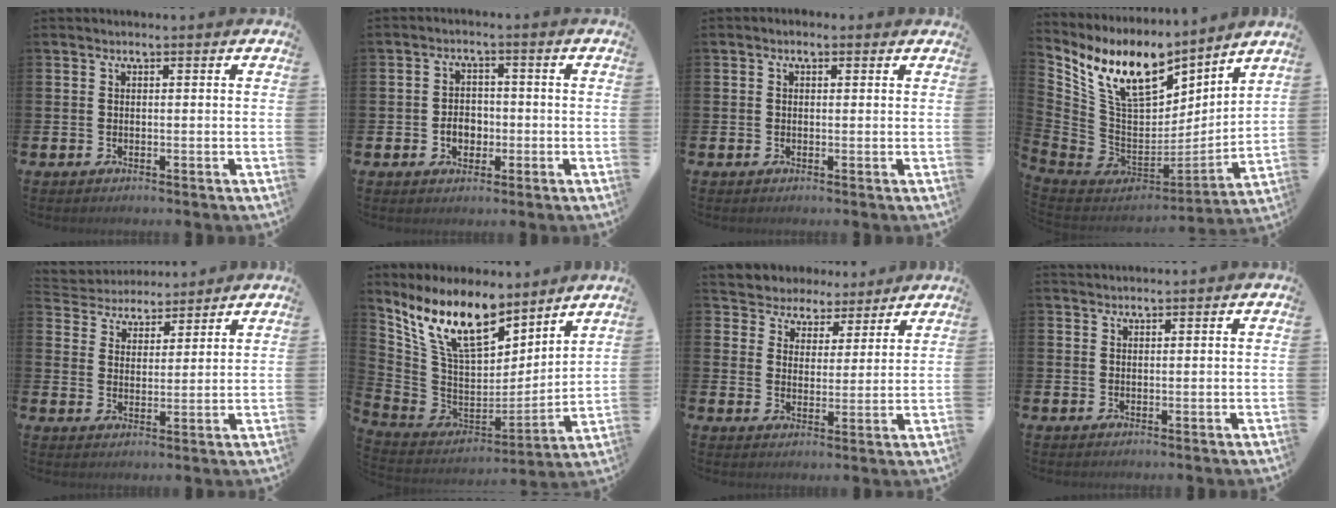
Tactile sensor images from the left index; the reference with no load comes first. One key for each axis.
{"total": 3.4, "fx": -1.0, "fy": 2.6, "fz": 1.9, "tx": -0.021, "ty": -0.002, "tz": -0.026}
{"total": 0.8, "fx": 0.2, "fy": 0.7, "fz": 0.3, "tx": -0.004, "ty": 0.009, "tz": 0.001}
{"total": 12.4, "fx": 9.3, "fy": 5.6, "fz": 6.1, "tx": -0.168, "ty": -0.048, "tz": 0.174}
{"total": 4.6, "fx": 4.3, "fy": 1.4, "fz": -0.8, "tx": -0.013, "ty": -0.029, "tz": 0.075}
{"total": 12.5, "fx": 9.9, "fy": 4.8, "fz": 6.0, "tx": -0.164, "ty": -0.047, "tz": 0.183}
{"total": 4.8, "fx": 4.4, "fy": 1.9, "fz": -0.9, "tx": -0.015, "ty": -0.031, "tz": 0.076}
{"total": 1.1, "fx": 1.1, "fy": 0.1, "fz": 0.0, "tx": 0.001, "ty": 0.000, "tz": 0.020}